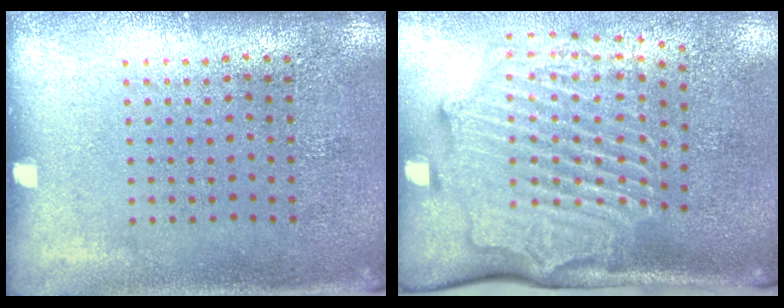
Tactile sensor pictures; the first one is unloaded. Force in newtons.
{"total": 2.8, "press": 2.2, "slide": 1.8}